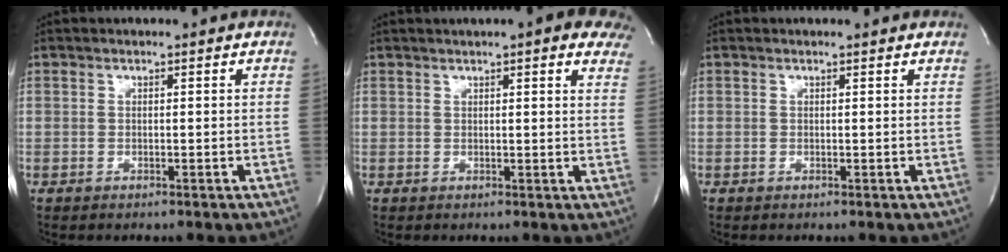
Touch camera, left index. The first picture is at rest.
{"total": 10.4, "force": [7.9, 1.8, 6.6], "torque": [-0.076, 0.006, 0.076]}
{"total": 2.0, "force": [2.0, 0.3, 0.4], "torque": [-0.014, 0.004, 0.015]}